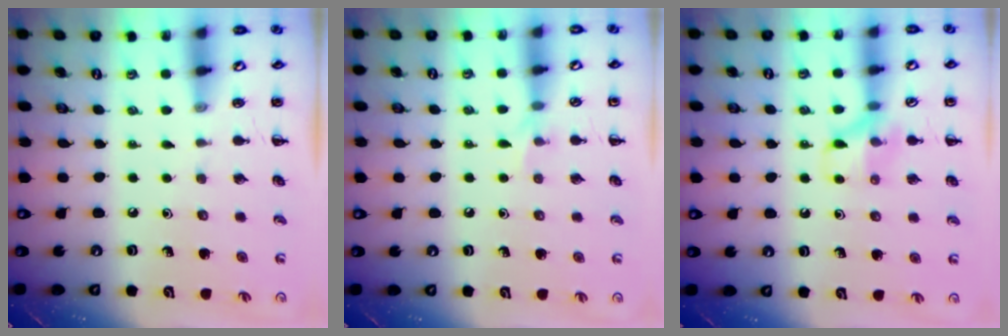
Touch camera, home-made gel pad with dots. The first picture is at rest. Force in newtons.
{"total": 5.1, "press": 5.0, "slide": 1.1}
{"total": 9.1, "press": 9.1, "slide": 0.7}